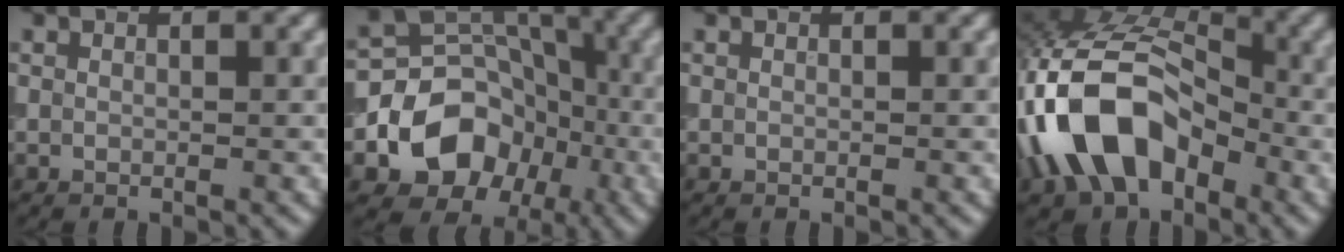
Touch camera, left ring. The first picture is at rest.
{"total": 9.9, "force": [-3.0, 8.0, 5.1], "torque": [-0.076, -0.007, -0.058]}
{"total": 0.0}
{"total": 11.8, "force": [-4.0, 7.8, 7.8], "torque": [-0.156, 0.008, -0.082]}